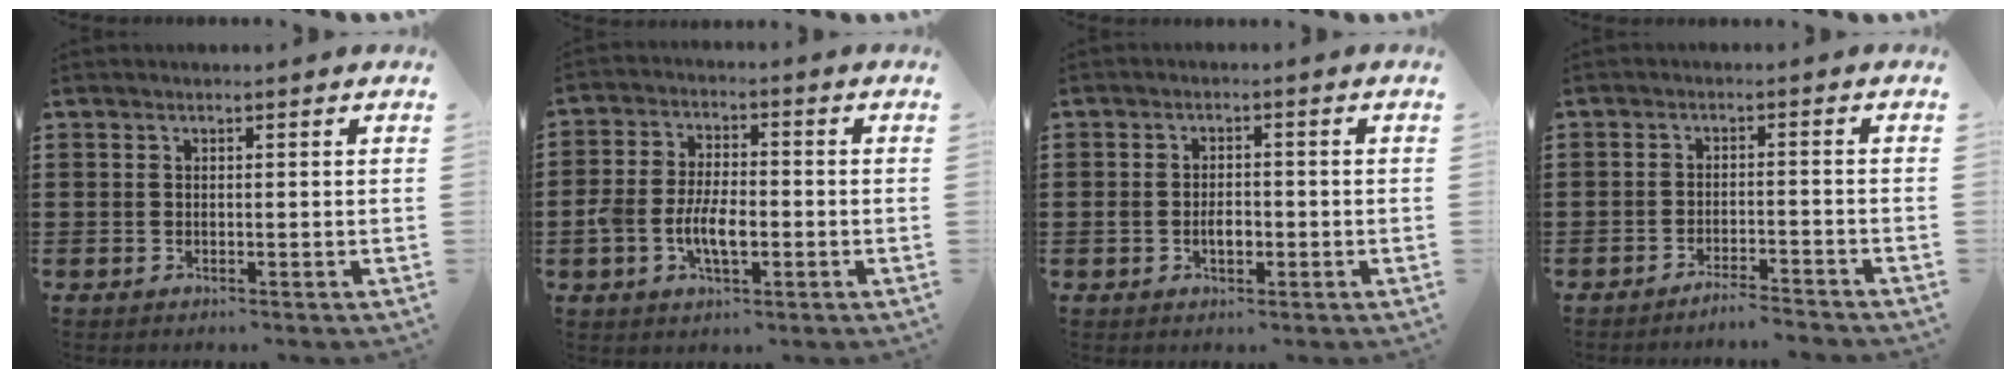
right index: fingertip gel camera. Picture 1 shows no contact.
{"total": 6.3, "force": [-1.8, 3.3, 5.1], "torque": [-0.115, 0.004, -0.037]}
{"total": 2.8, "force": [-0.7, 1.6, 2.3], "torque": [-0.034, 0.001, -0.015]}
{"total": 2.7, "force": [-2.6, -0.2, 0.6], "torque": [-0.013, -0.001, -0.053]}